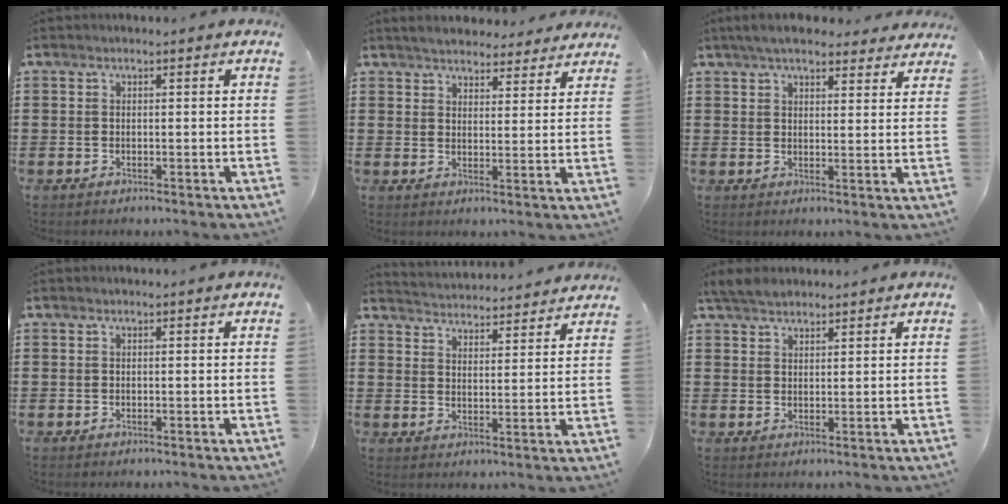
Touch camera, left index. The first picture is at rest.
{"total": 4.3, "force": [4.2, 0.5, 0.5], "torque": [-0.025, -0.013, 0.076]}
{"total": 5.2, "force": [4.7, 1.0, 2.0], "torque": [-0.051, -0.008, 0.088]}
{"total": 0.0}
{"total": 3.9, "force": [3.9, -0.2, -0.4], "torque": [-0.009, -0.028, 0.068]}
{"total": 3.0, "force": [2.7, 0.9, 0.8], "torque": [-0.025, 0.000, 0.053]}